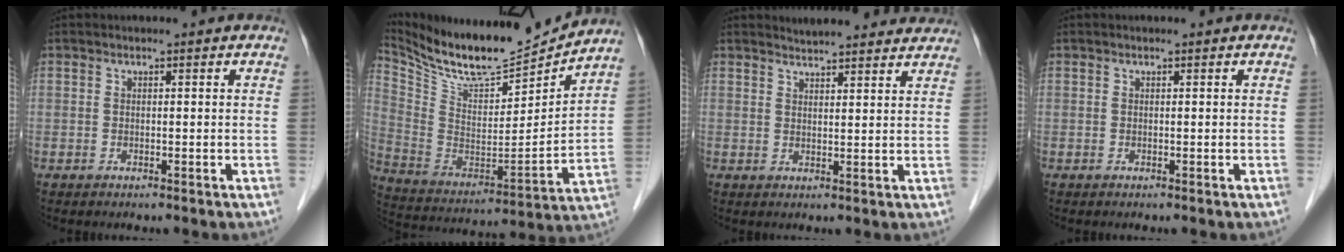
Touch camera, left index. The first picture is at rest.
{"total": 17.3, "force": [16.3, 1.6, 5.3], "torque": [-0.121, -0.027, 0.286]}
{"total": 10.3, "force": [9.8, 1.6, 2.7], "torque": [-0.031, 0.009, 0.115]}
{"total": 0.0}